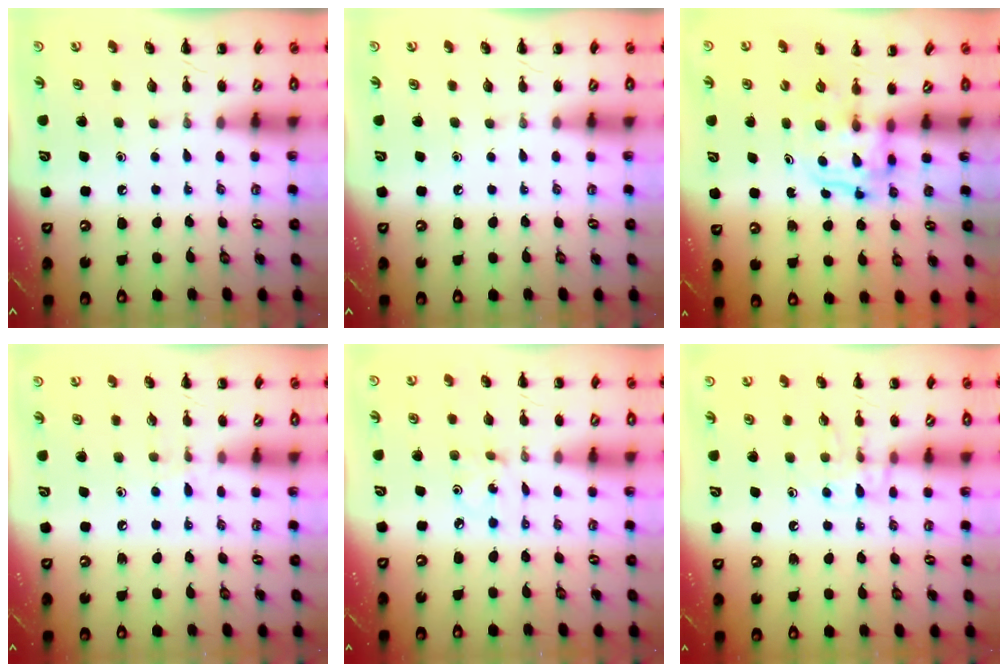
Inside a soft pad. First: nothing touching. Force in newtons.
{"total": 0.0}
{"total": 3.4, "press": 3.3, "slide": 0.3}
{"total": 5.7, "press": 5.2, "slide": 2.3}
{"total": 1.0, "press": 0.9, "slide": 0.3}
{"total": 9.2, "press": 9.1, "slide": 0.8}